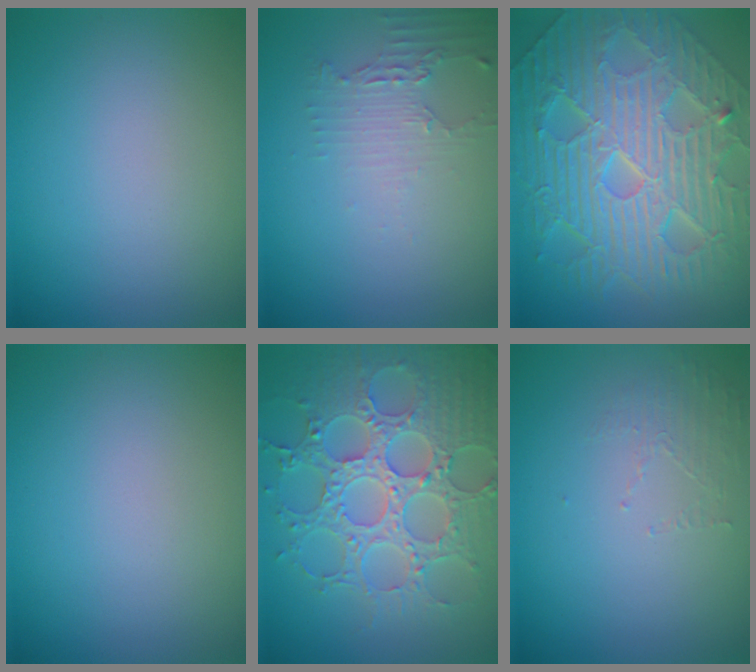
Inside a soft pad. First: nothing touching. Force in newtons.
{"total": 2.3, "press": 1.7, "slide": 1.5}
{"total": 11.7, "press": 7.6, "slide": 8.9}
{"total": 0.0}
{"total": 7.5, "press": 6.0, "slide": 4.4}
{"total": 1.4, "press": 0.4, "slide": 1.4}